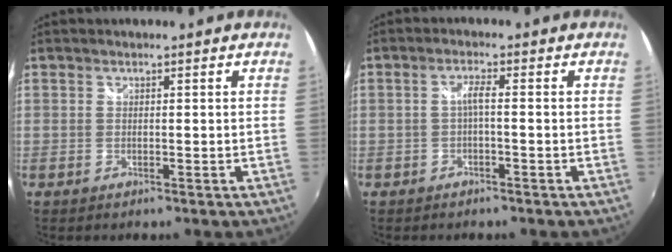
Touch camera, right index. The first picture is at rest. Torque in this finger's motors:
{"motor_torque": [0.46, 0.00, 0.25, 0.05]}